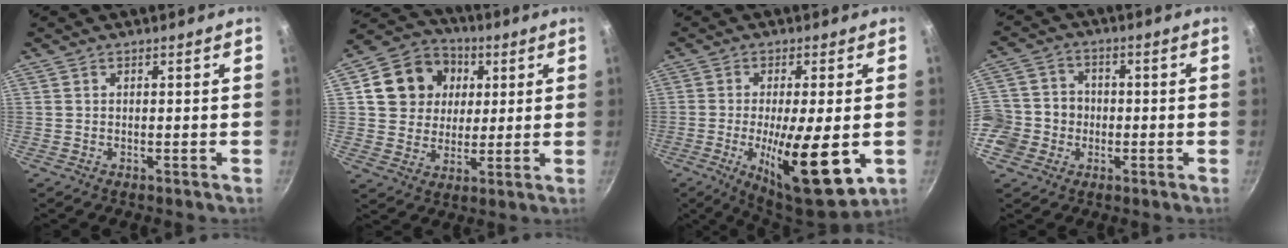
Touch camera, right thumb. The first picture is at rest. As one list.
[{"total": 14.0, "force": [3.6, 12.1, 6.1], "torque": [-0.086, 0.015, 0.056]}, {"total": 16.4, "force": [-3.6, 4.4, 15.4], "torque": [-0.237, -0.006, -0.053]}, {"total": 10.7, "force": [-2.5, 9.8, 3.7], "torque": [-0.052, 0.032, -0.058]}]